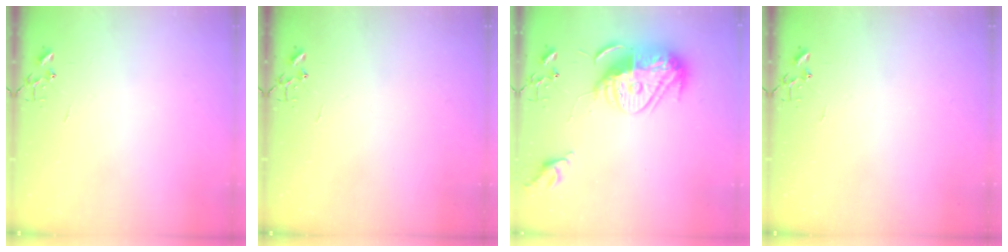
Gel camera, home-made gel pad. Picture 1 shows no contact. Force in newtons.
{"total": 0.0}
{"total": 17.6, "press": 17.5, "slide": 1.8}
{"total": 0.0}